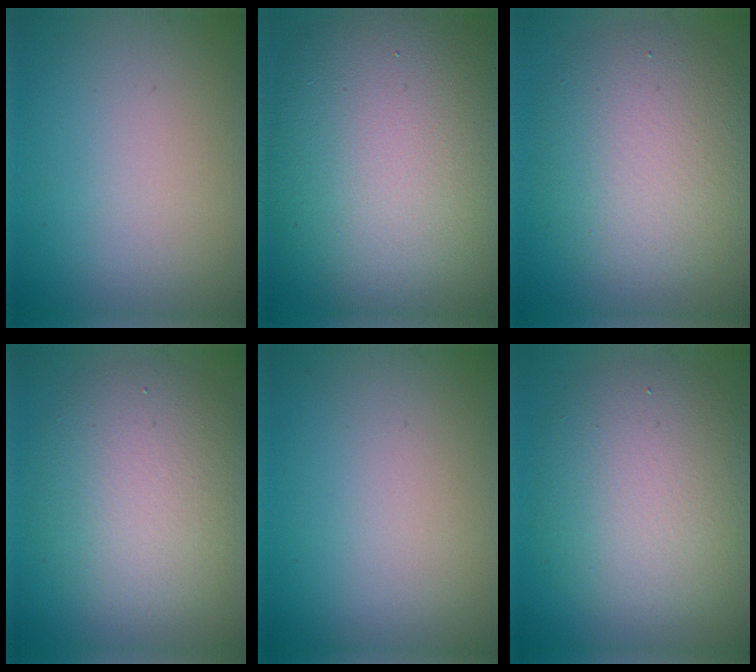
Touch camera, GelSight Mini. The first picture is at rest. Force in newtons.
{"total": 14.1, "press": 14.1, "slide": 0.9}
{"total": 7.5, "press": 7.5, "slide": 0.5}
{"total": 6.8, "press": 6.7, "slide": 0.5}
{"total": 0.0}
{"total": 7.8, "press": 7.7, "slide": 0.9}